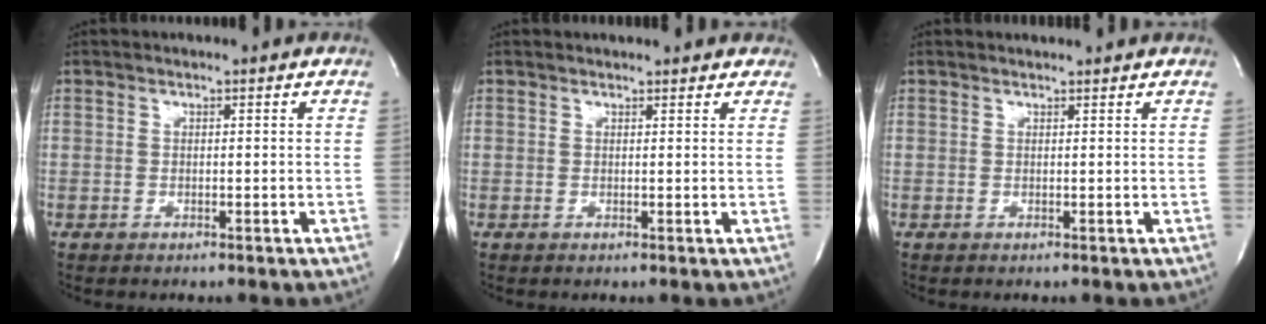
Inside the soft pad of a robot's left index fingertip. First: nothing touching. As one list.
[{"total": 5.8, "force": [5.2, 2.1, 1.5], "torque": [-0.009, 0.010, 0.043]}, {"total": 2.0, "force": [2.0, 0.3, 0.2], "torque": [-0.011, 0.012, 0.024]}]